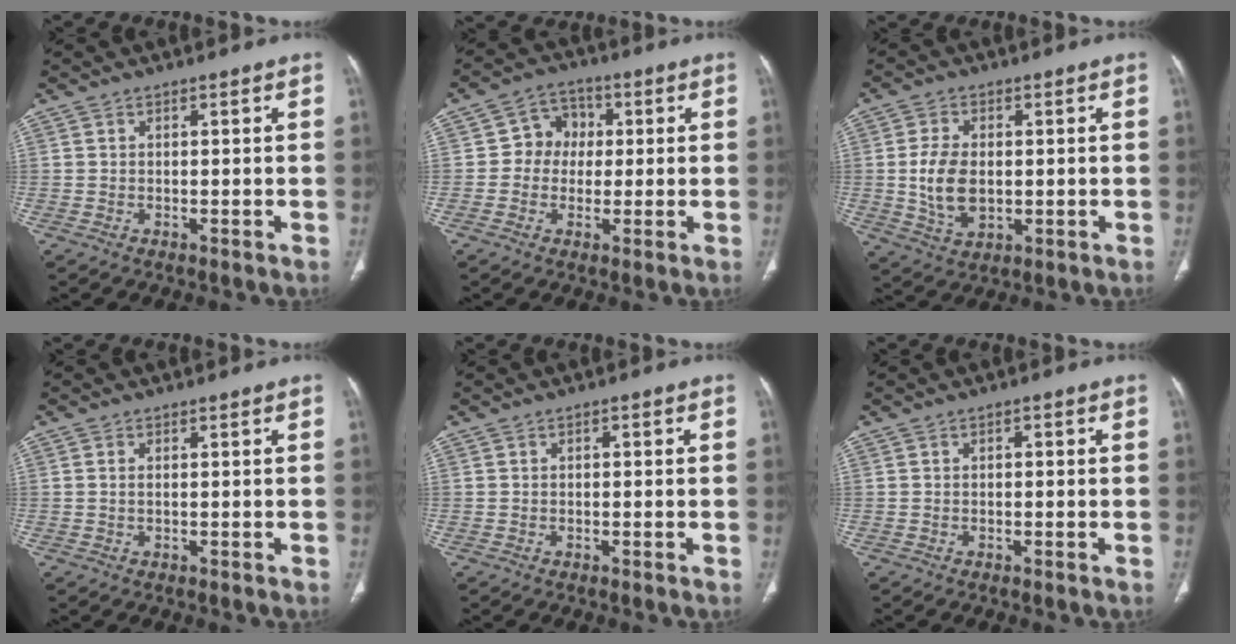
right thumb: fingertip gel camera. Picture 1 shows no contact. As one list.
[{"total": 6.7, "force": [0.4, 6.0, 2.8], "torque": [-0.008, 0.014, -0.006]}, {"total": 8.5, "force": [0.0, 5.4, 6.6], "torque": [-0.122, -0.005, 0.007]}, {"total": 0.7, "force": [0.1, 0.3, 0.6], "torque": [-0.019, 0.001, 0.004]}, {"total": 0.9, "force": [0.1, 0.4, 0.8], "torque": [-0.013, 0.002, 0.001]}, {"total": 1.0, "force": [0.1, 0.5, 0.8], "torque": [-0.014, 0.002, 0.001]}]